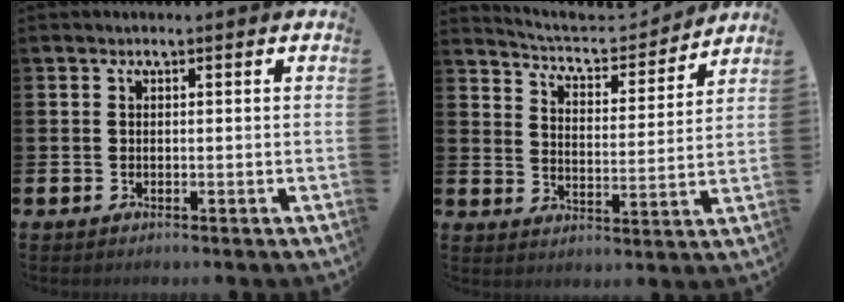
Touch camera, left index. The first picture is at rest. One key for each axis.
{"total": 5.8, "fx": 5.6, "fy": 1.3, "fz": 0.9, "tx": -0.045, "ty": -0.043, "tz": 0.091}